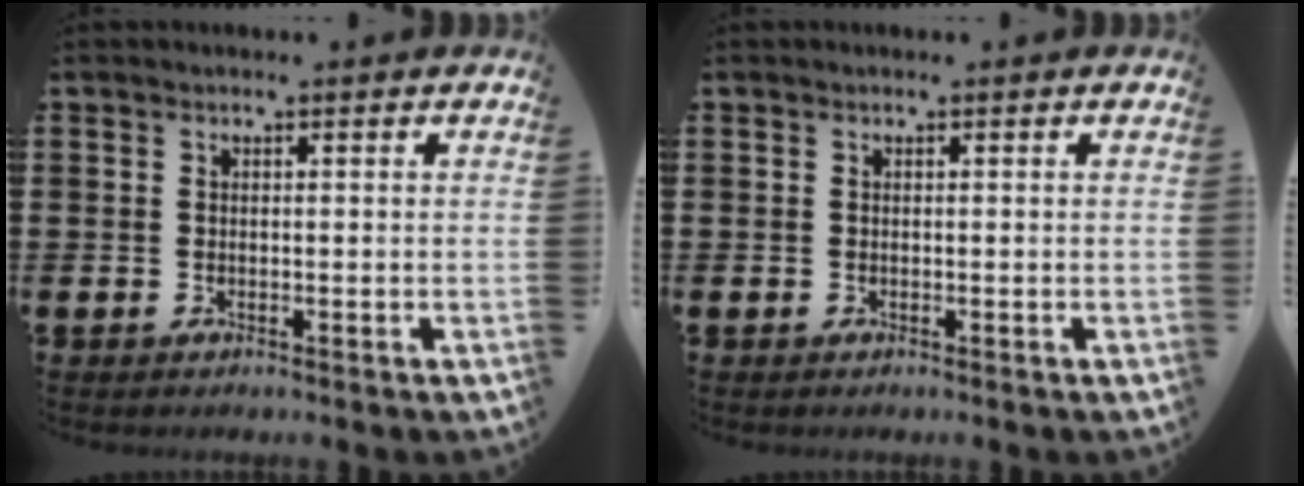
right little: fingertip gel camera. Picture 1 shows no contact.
{"total": 0.0}